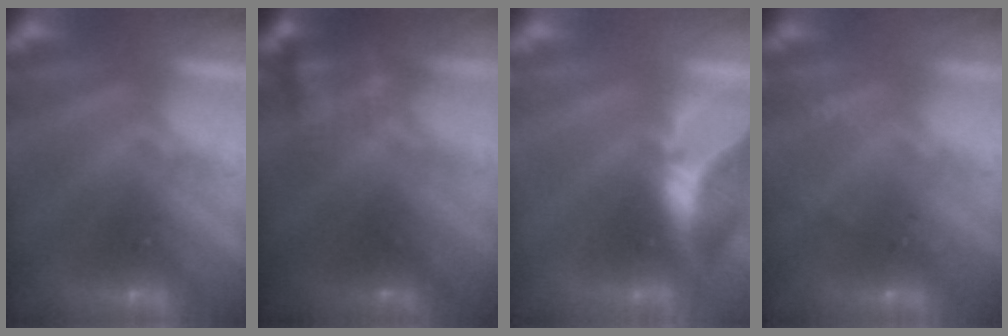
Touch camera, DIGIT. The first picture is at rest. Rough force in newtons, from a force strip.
{"total": 7.8}
{"total": 2.2}
{"total": 2.2}